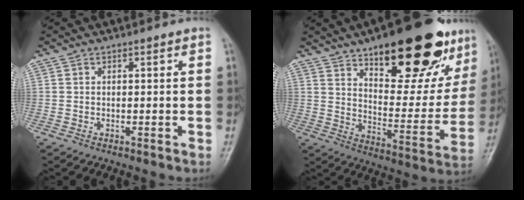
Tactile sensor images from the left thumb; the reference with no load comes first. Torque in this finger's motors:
{"motor_torque": [2.53, 2.48, 1.34, -1.44, 0.16]}